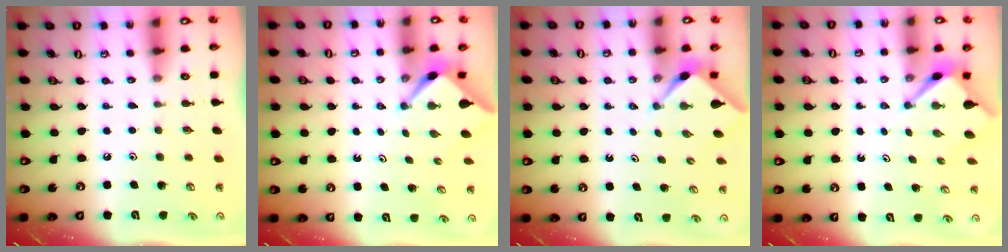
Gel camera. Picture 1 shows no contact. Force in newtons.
{"total": 2.5, "press": 2.5, "slide": 0.3}
{"total": 2.3, "press": 2.3, "slide": 0.1}
{"total": 3.1, "press": 3.1, "slide": 0.2}